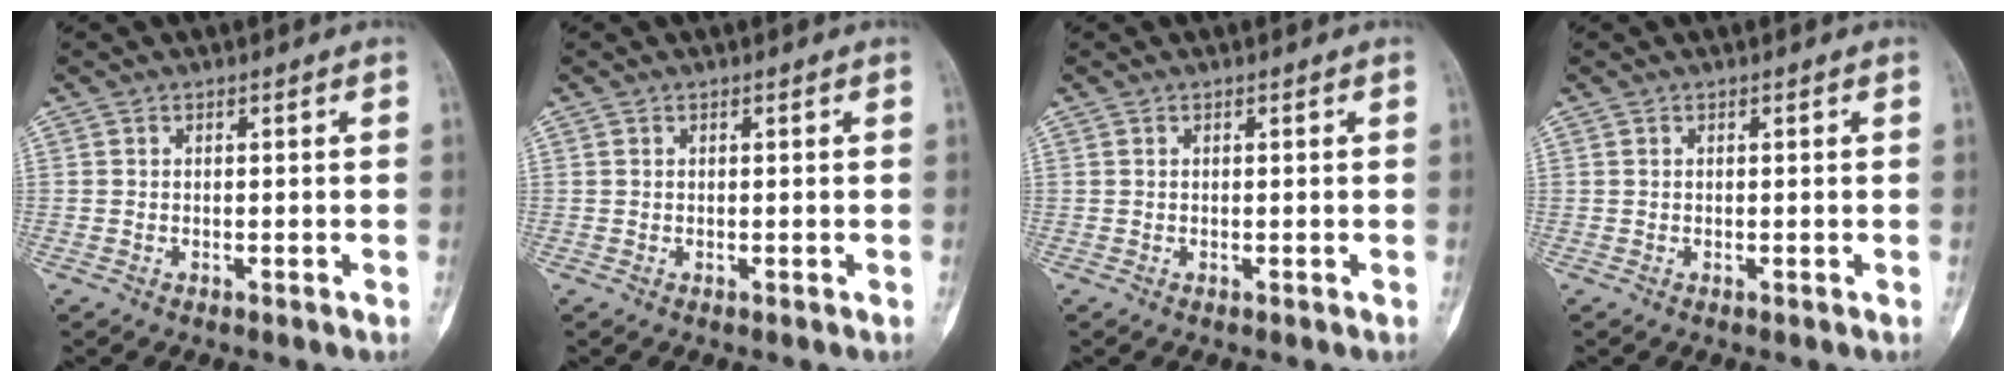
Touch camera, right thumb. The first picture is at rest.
{"total": 0.0}
{"total": 0.0}
{"total": 0.0}